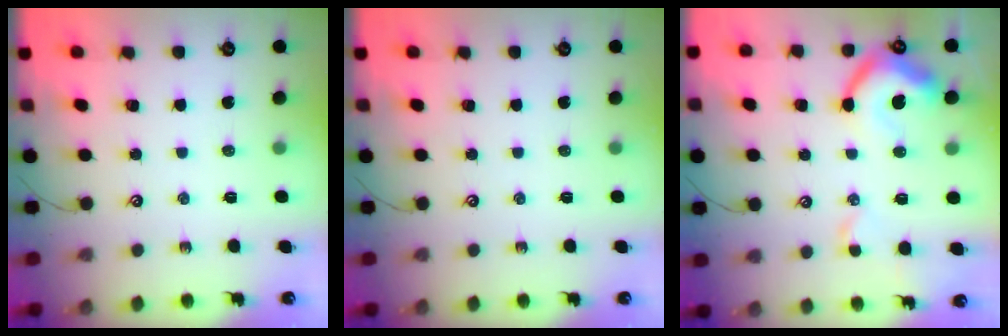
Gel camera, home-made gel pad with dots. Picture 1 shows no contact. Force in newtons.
{"total": 0.0}
{"total": 9.6, "press": 9.4, "slide": 1.8}